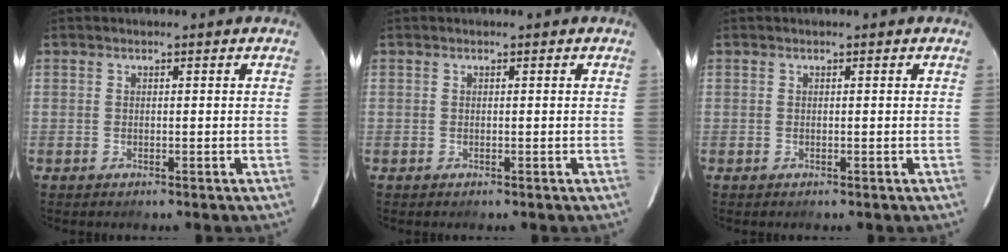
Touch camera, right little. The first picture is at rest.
{"total": 0.0}
{"total": 0.0}